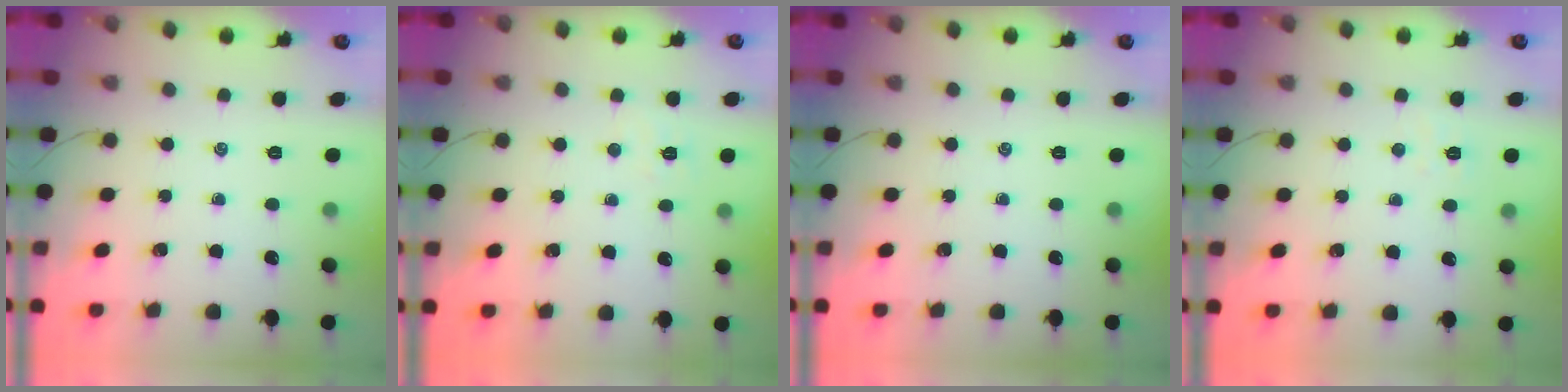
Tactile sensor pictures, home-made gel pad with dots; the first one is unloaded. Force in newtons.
{"total": 4.4, "press": 4.2, "slide": 1.1}
{"total": 0.0}
{"total": 2.5, "press": 2.4, "slide": 0.7}